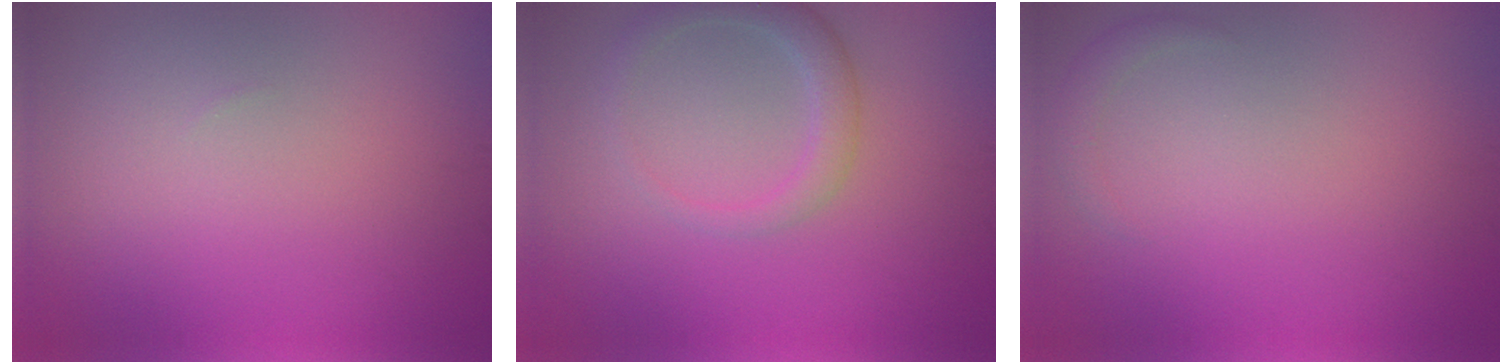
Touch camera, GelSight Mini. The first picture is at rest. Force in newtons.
{"total": 2.5, "press": 2.5, "slide": 0.2}
{"total": 1.1, "press": 1.1, "slide": 0.1}